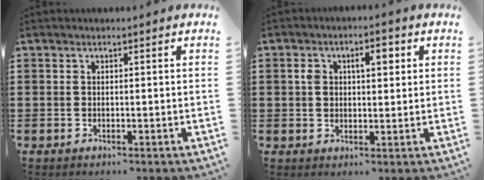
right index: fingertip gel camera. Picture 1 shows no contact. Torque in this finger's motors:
{"motor_torque": [0.39, -0.16, 0.23, 0.08]}